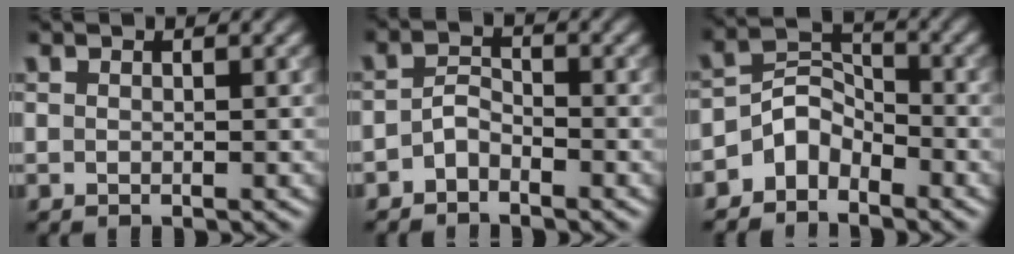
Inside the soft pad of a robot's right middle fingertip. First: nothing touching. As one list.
[{"total": 1.8, "force": [-1.3, 0.9, 0.9], "torque": [-0.019, 0.009, -0.028]}, {"total": 3.5, "force": [-2.5, 2.1, 1.1], "torque": [-0.015, 0.011, -0.055]}]